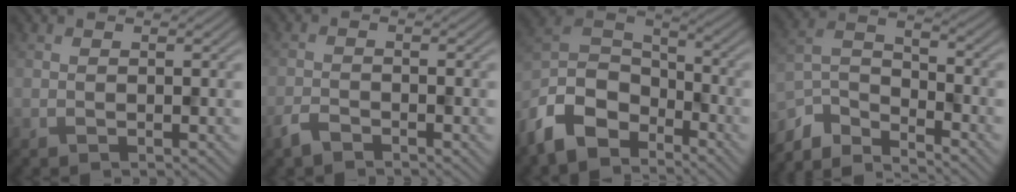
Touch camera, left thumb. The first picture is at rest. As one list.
[{"total": 2.3, "force": [-1.9, 0.7, 1.0], "torque": [-0.025, -0.002, -0.046]}, {"total": 10.5, "force": [-7.2, 5.5, 5.3], "torque": [-0.122, -0.009, -0.164]}, {"total": 7.4, "force": [-6.5, 1.8, 3.0], "torque": [-0.065, 0.000, -0.145]}]